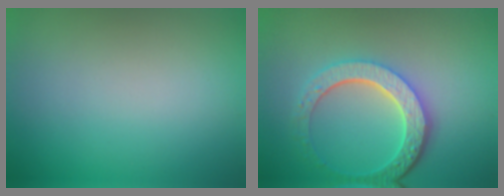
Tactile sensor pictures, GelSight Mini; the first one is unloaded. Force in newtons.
{"total": 5.7, "press": 4.2, "slide": 3.8}